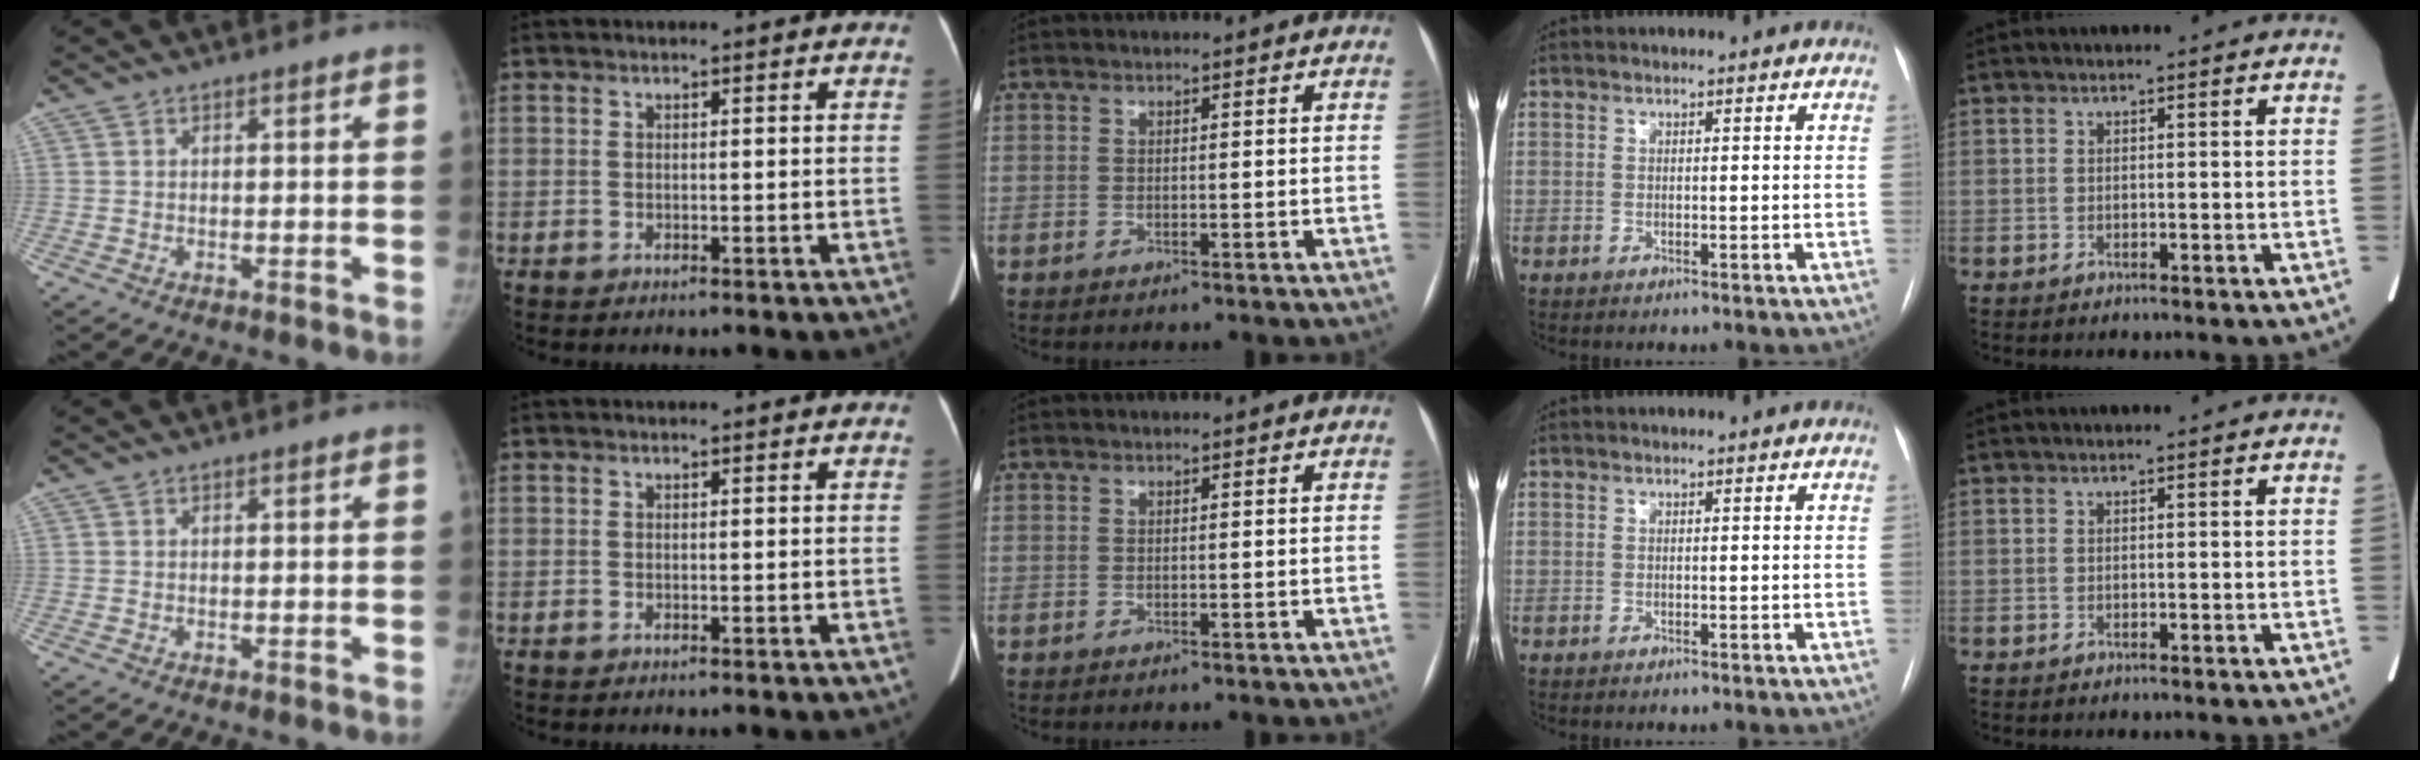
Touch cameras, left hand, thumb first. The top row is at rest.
{}